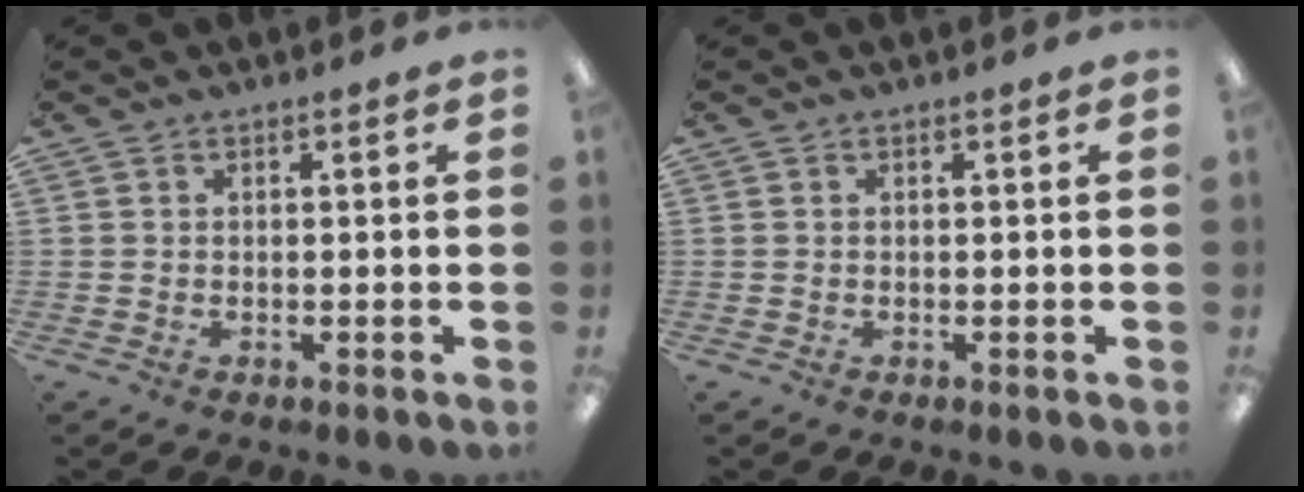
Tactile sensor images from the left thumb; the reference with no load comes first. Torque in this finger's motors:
{"motor_torque": [0.00, 0.00, 0.00, 0.00, 0.00]}